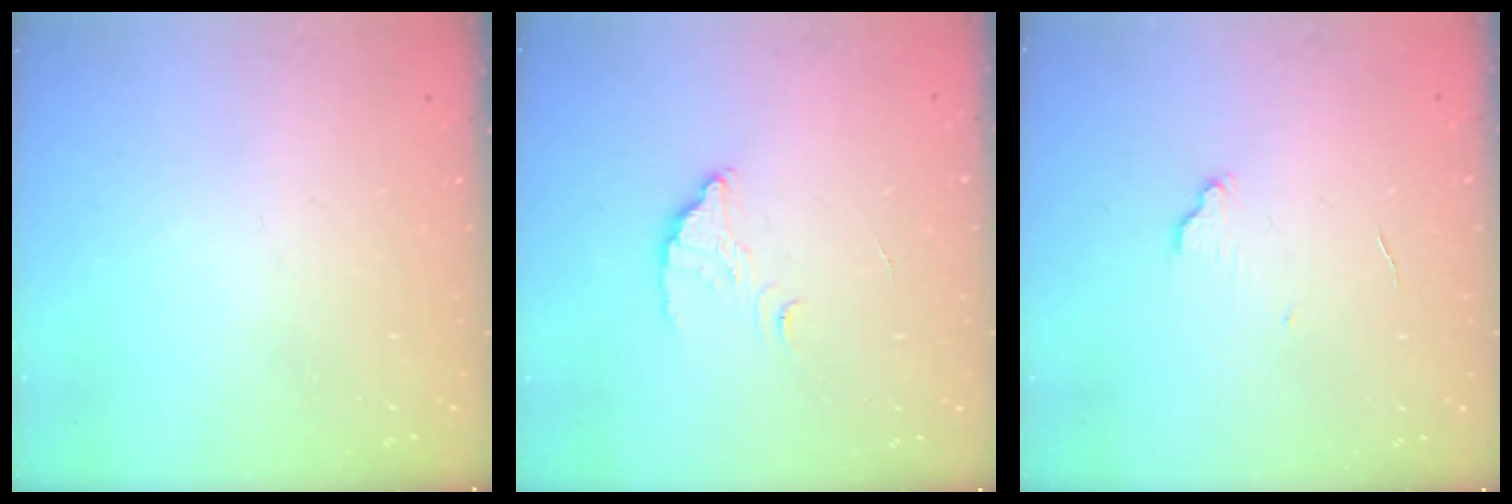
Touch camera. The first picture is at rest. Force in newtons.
{"total": 2.9, "press": 2.9, "slide": 0.3}
{"total": 5.2, "press": 5.1, "slide": 0.4}